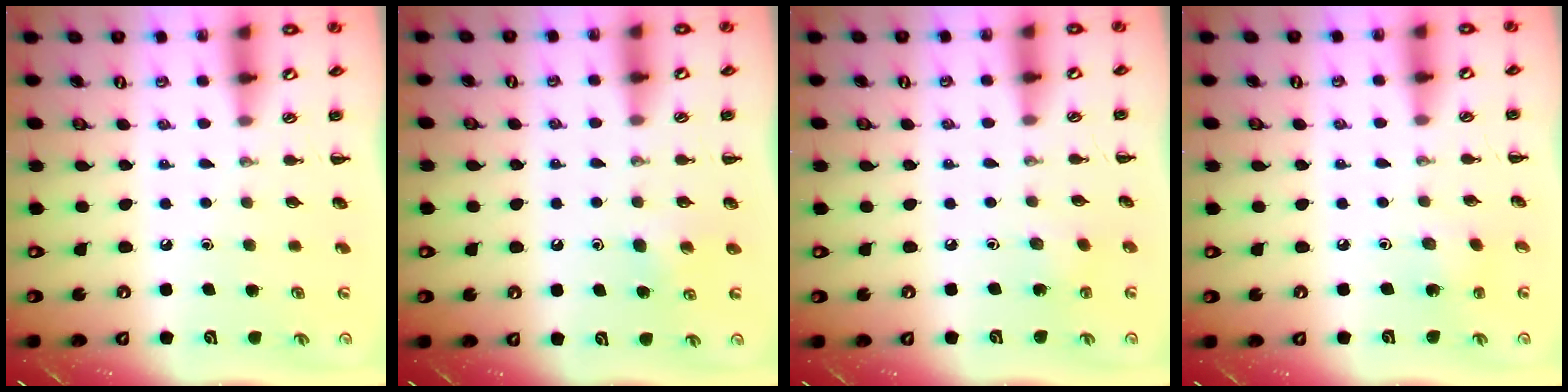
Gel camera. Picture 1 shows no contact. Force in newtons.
{"total": 4.3, "press": 4.2, "slide": 1.2}
{"total": 2.0, "press": 1.9, "slide": 0.6}
{"total": 1.4, "press": 1.2, "slide": 0.6}